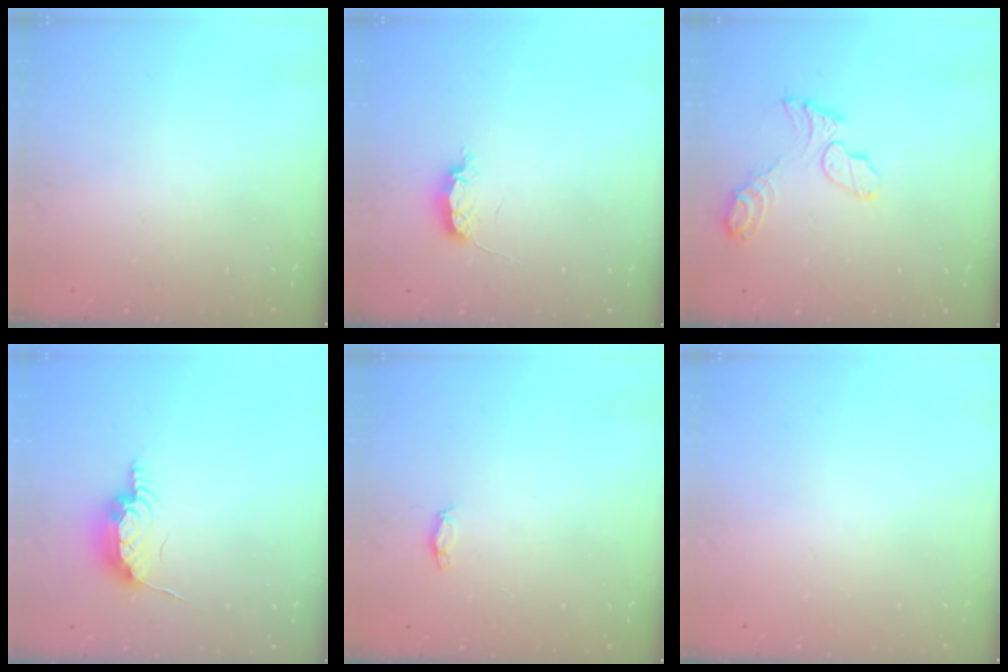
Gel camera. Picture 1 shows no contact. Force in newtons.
{"total": 4.5, "press": 4.4, "slide": 0.6}
{"total": 10.4, "press": 10.4, "slide": 0.9}
{"total": 10.0, "press": 10.0, "slide": 1.0}
{"total": 2.9, "press": 2.9, "slide": 0.4}
{"total": 0.0}